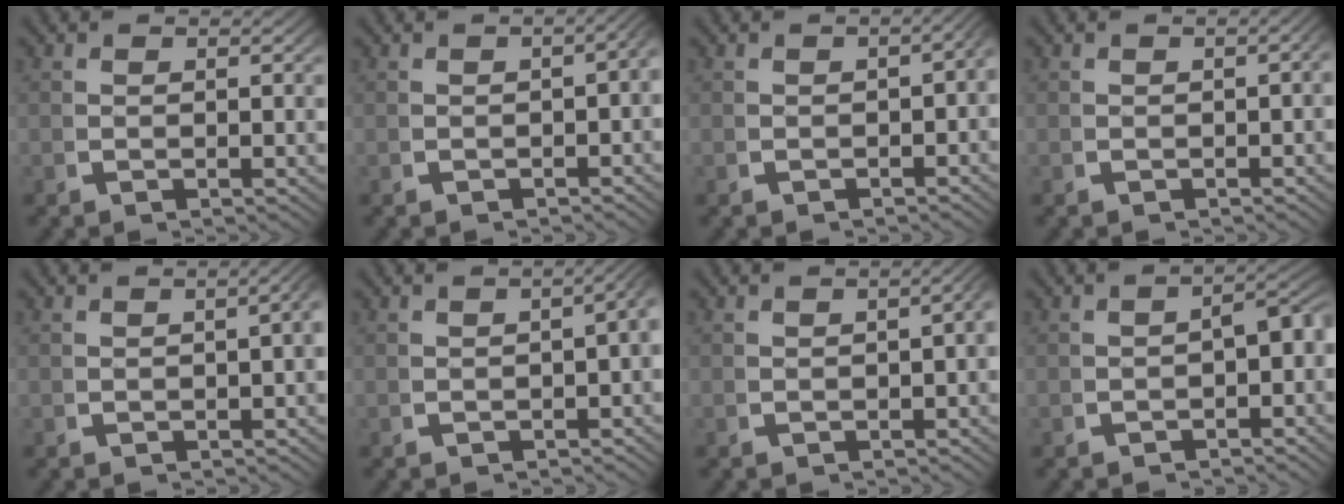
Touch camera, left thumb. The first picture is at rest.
{"total": 3.5, "force": [-0.7, 1.8, 3.0], "torque": [-0.028, 0.012, -0.013]}
{"total": 3.0, "force": [-0.7, 1.6, 2.4], "torque": [-0.023, 0.009, -0.012]}
{"total": 1.2, "force": [-0.8, 0.6, 0.7], "torque": [-0.009, 0.000, -0.010]}
{"total": 4.0, "force": [-0.3, 1.9, 3.5], "torque": [-0.033, 0.017, -0.009]}
{"total": 4.8, "force": [0.0, 2.9, 3.8], "torque": [-0.034, 0.023, -0.012]}
{"total": 3.5, "force": [-0.6, 1.7, 3.0], "torque": [-0.029, 0.013, -0.012]}
{"total": 4.2, "force": [-1.4, 2.3, 3.2], "torque": [-0.038, -0.003, -0.017]}